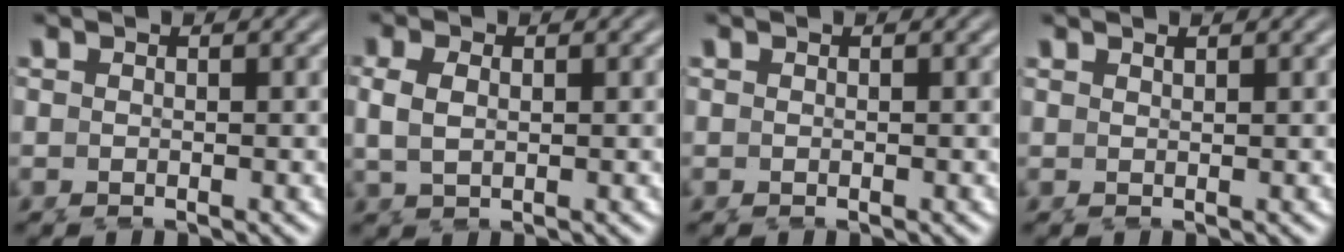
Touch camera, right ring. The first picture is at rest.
{"total": 1.7, "force": [1.1, 0.6, 1.1], "torque": [-0.027, -0.001, 0.024]}
{"total": 0.0}
{"total": 0.5, "force": [0.4, -0.3, -0.2], "torque": [0.003, -0.006, 0.012]}